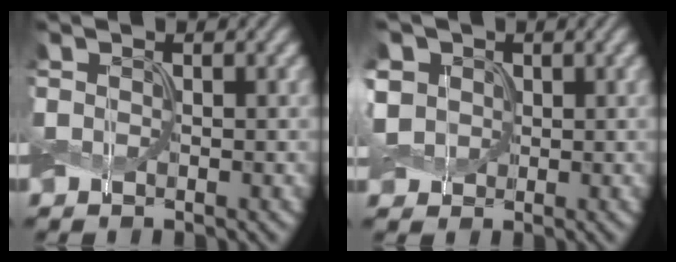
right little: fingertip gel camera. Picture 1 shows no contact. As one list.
[{"total": 3.8, "force": [0.7, 3.3, 1.6], "torque": [-0.061, 0.016, 0.004]}]